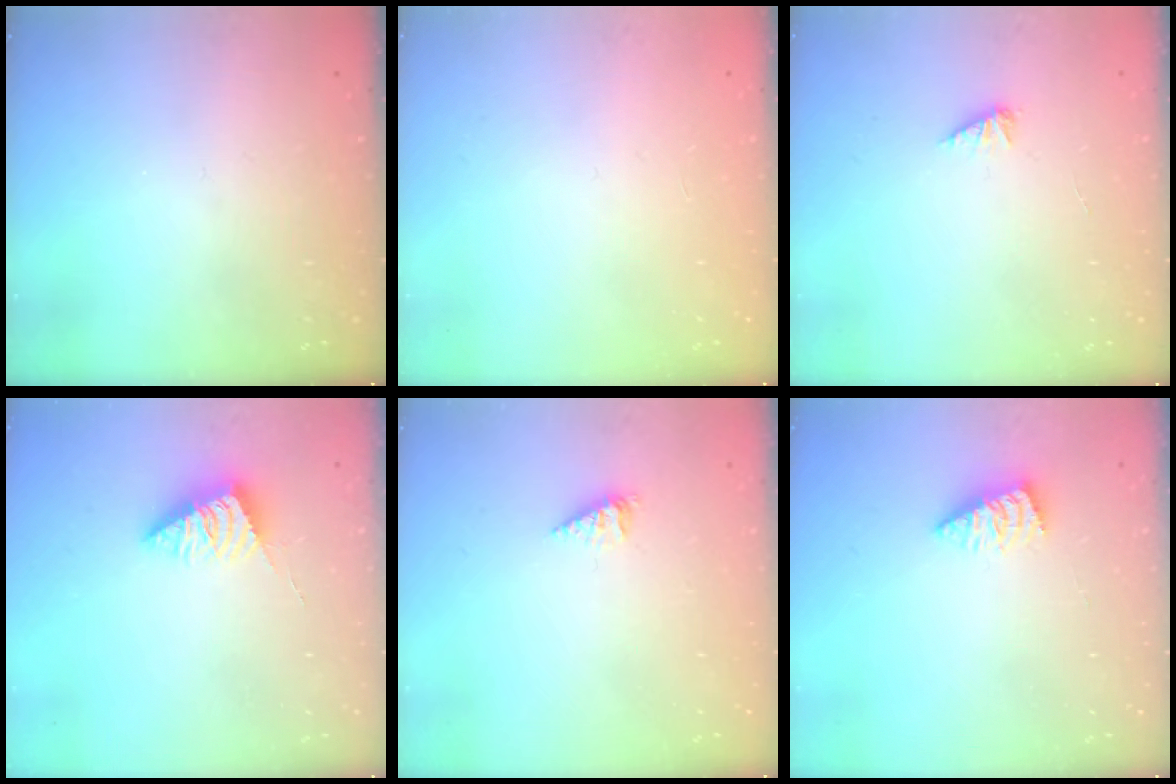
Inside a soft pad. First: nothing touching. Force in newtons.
{"total": 0.0}
{"total": 2.0, "press": 2.0, "slide": 0.3}
{"total": 3.8, "press": 3.8, "slide": 0.5}
{"total": 2.2, "press": 2.2, "slide": 0.4}
{"total": 1.7, "press": 1.7, "slide": 0.1}